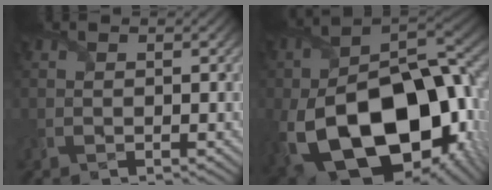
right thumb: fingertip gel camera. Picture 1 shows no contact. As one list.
[{"total": 22.8, "force": [-6.5, 14.7, 16.2], "torque": [-0.322, -0.052, -0.070]}]